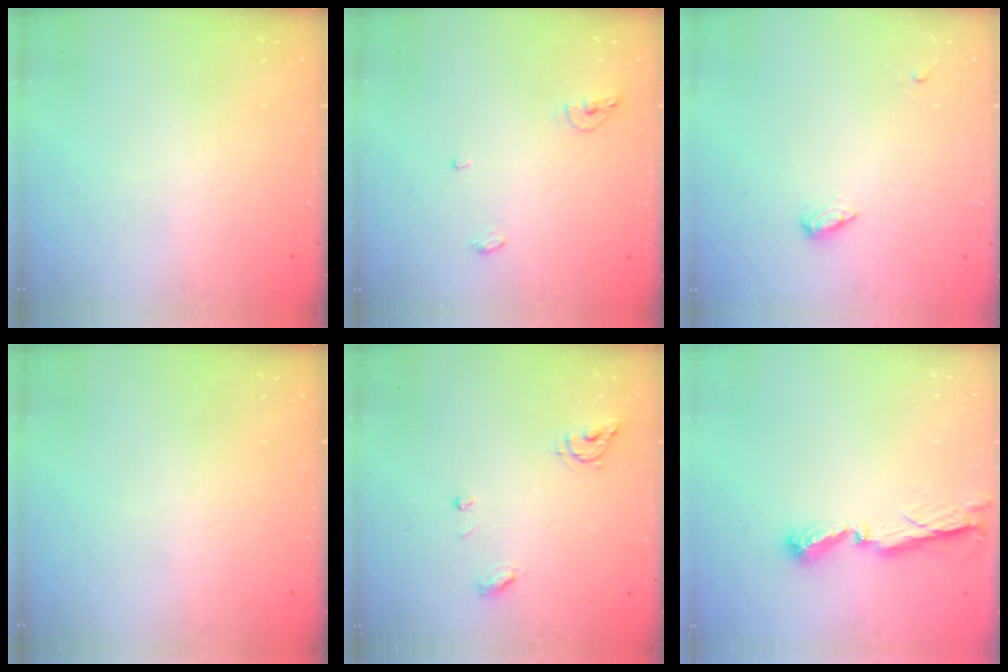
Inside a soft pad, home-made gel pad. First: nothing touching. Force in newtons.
{"total": 6.4, "press": 6.3, "slide": 1.5}
{"total": 5.2, "press": 5.1, "slide": 1.0}
{"total": 0.0}
{"total": 6.2, "press": 6.2, "slide": 0.5}
{"total": 7.8, "press": 7.8, "slide": 0.5}